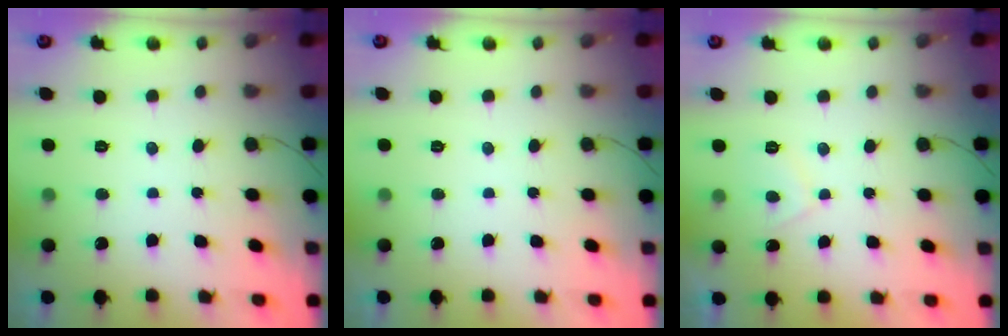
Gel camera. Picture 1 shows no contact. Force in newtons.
{"total": 0.0}
{"total": 2.8, "press": 2.7, "slide": 0.6}